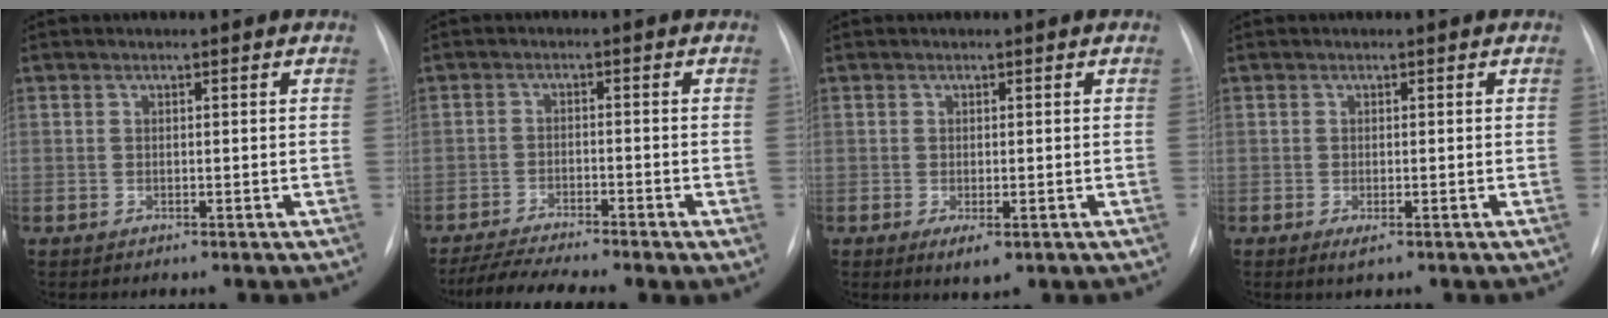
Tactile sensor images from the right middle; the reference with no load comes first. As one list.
[{"total": 7.7, "force": [-6.2, 0.4, 4.5], "torque": [-0.079, -0.012, -0.104]}, {"total": 2.6, "force": [-1.1, 0.9, 2.2], "torque": [-0.031, -0.005, -0.012]}, {"total": 1.2, "force": [-0.6, 0.2, 1.0], "torque": [-0.017, -0.003, -0.008]}]